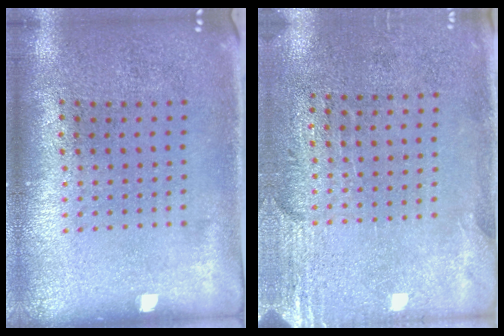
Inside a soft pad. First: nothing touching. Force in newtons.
{"total": 2.8, "press": 2.4, "slide": 1.3}